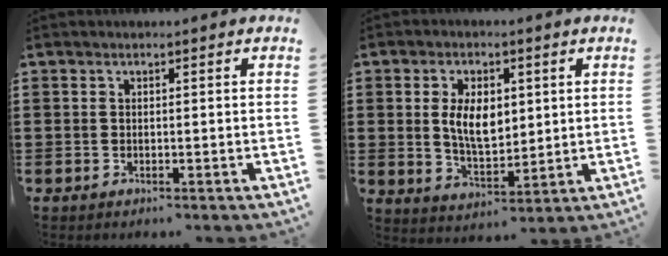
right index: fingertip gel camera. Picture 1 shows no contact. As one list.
[{"total": 7.0, "force": [1.2, 4.0, 5.6], "torque": [-0.101, 0.007, 0.016]}]